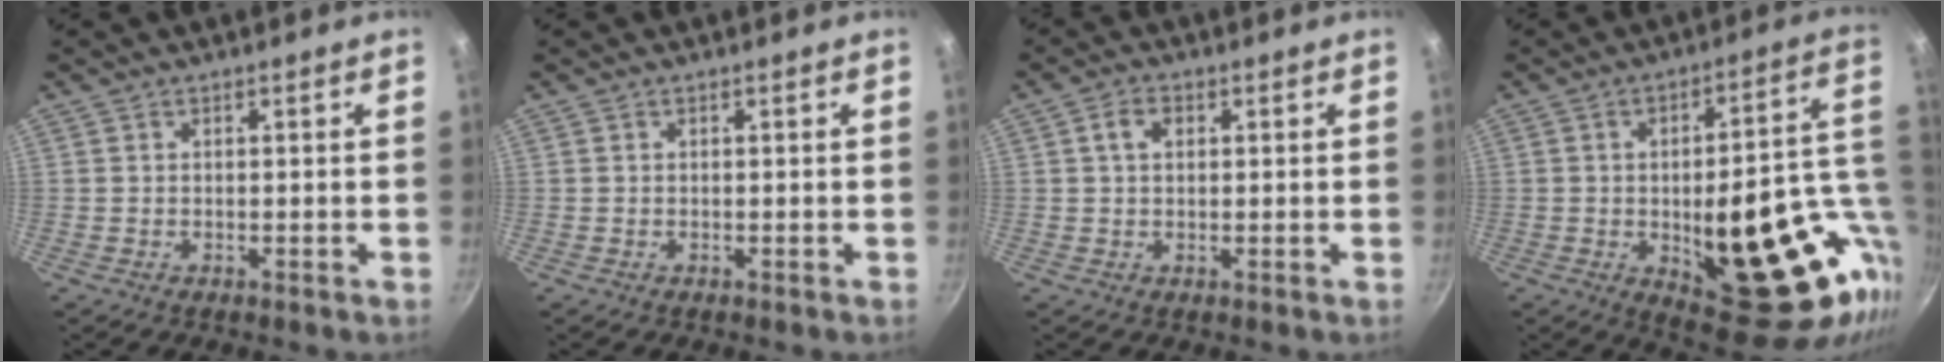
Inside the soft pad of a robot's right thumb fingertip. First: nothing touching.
{"total": 0.0}
{"total": 3.4, "force": [0.8, 2.4, 2.3], "torque": [-0.031, 0.005, 0.011]}
{"total": 26.0, "force": [-4.1, 10.9, 23.2], "torque": [-0.268, 0.002, -0.038]}